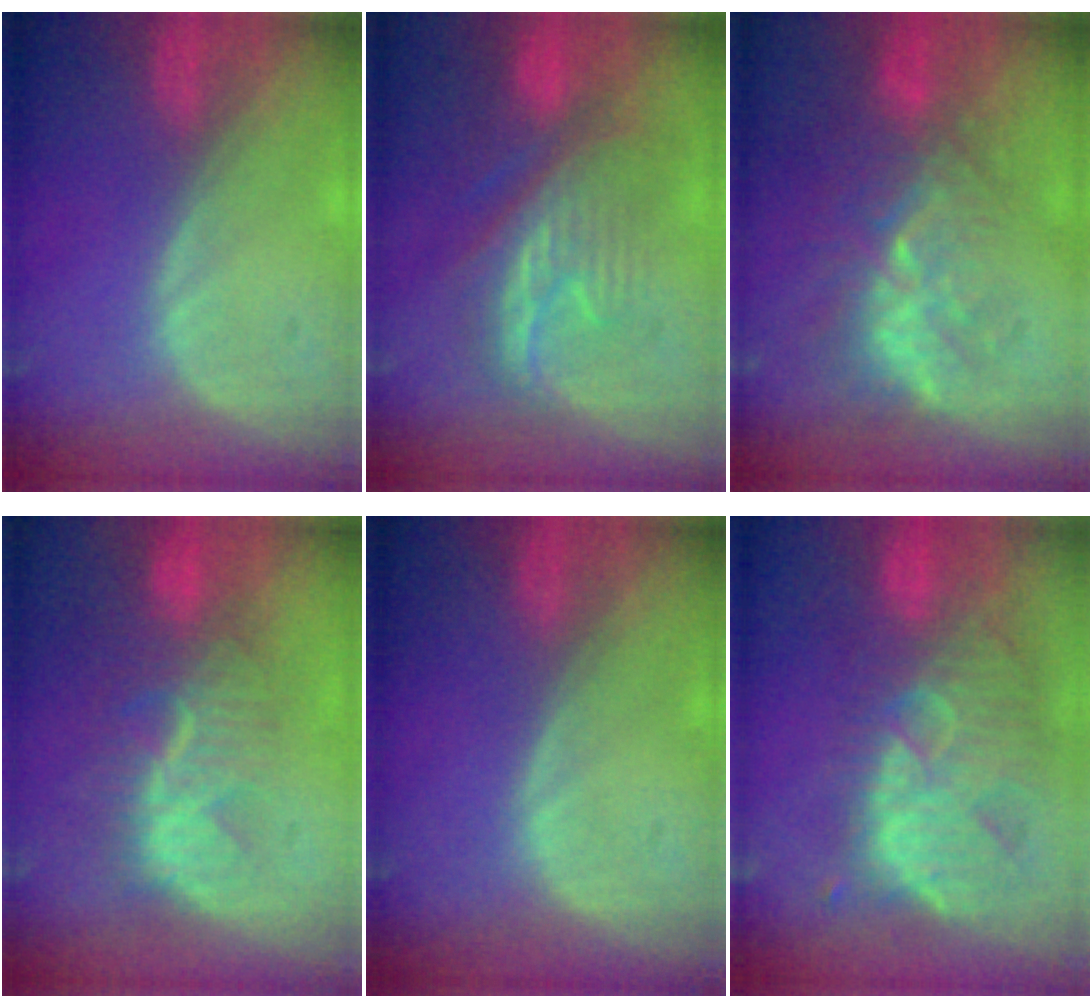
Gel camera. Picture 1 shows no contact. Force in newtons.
{"total": 9.4, "press": 8.8, "slide": 3.5}
{"total": 9.0, "press": 8.5, "slide": 3.1}
{"total": 8.6, "press": 8.1, "slide": 3.0}
{"total": 0.0}
{"total": 12.4, "press": 11.1, "slide": 5.5}